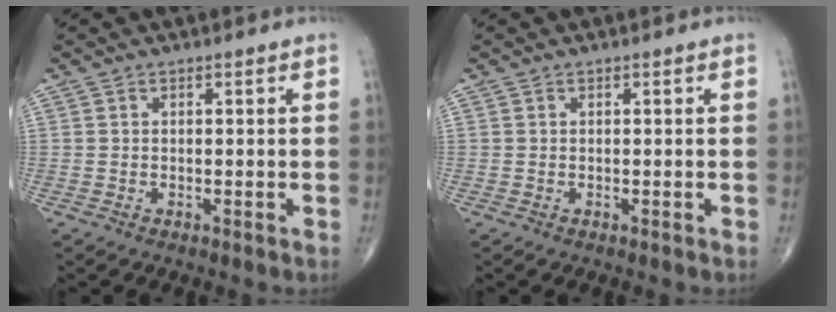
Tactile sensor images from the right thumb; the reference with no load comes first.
{"total": 0.0}